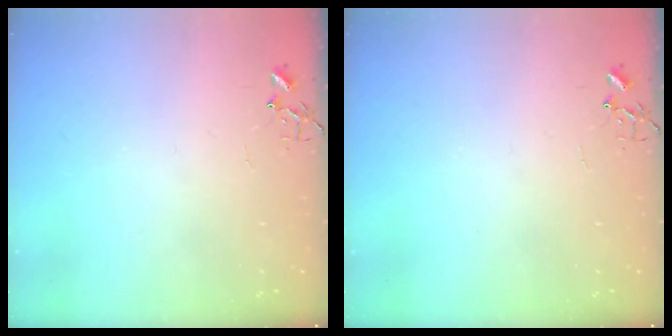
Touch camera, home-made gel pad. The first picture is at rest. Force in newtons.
{"total": 0.0}